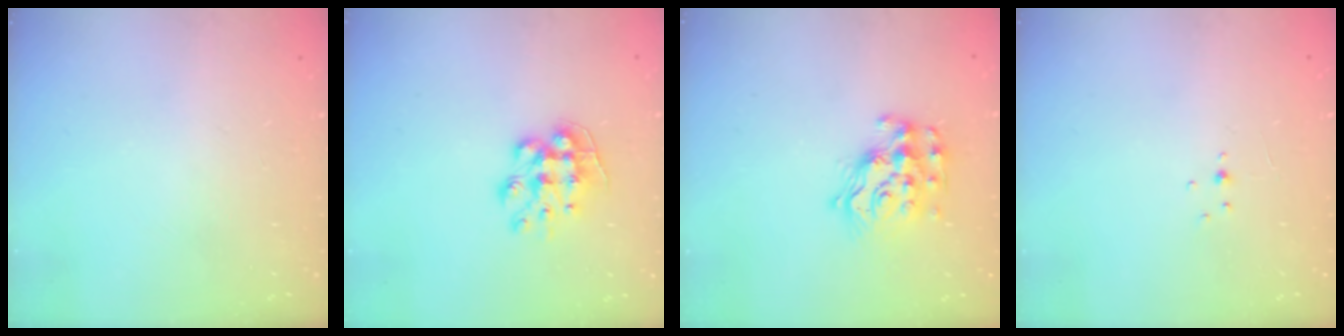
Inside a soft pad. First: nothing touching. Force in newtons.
{"total": 10.8, "press": 10.8, "slide": 0.9}
{"total": 11.8, "press": 11.8, "slide": 0.7}
{"total": 2.9, "press": 2.8, "slide": 0.9}